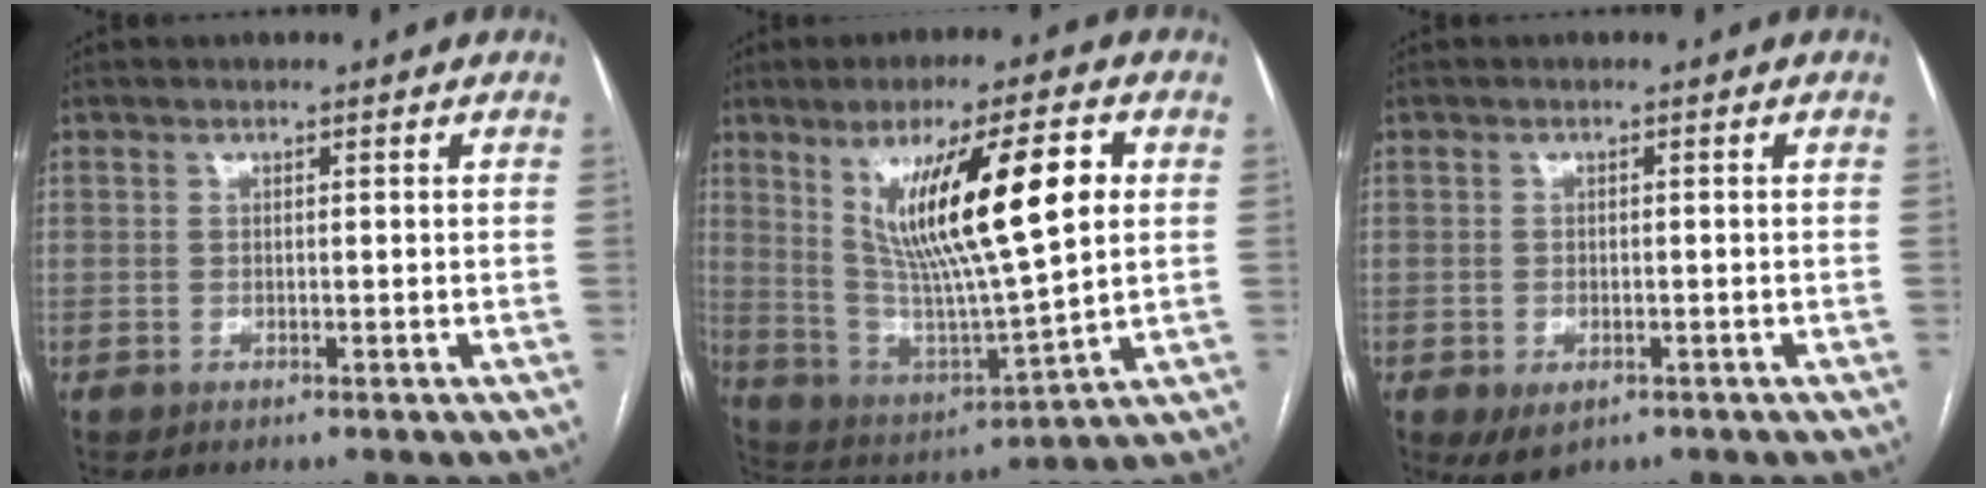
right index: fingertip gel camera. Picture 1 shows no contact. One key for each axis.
{"total": 18.6, "fx": 5.6, "fy": 2.2, "fz": 17.6, "tx": -0.311, "ty": 0.002, "tz": 0.100}
{"total": 3.5, "fx": -1.7, "fy": 2.1, "fz": 2.3, "tx": -0.041, "ty": -0.005, "tz": -0.015}